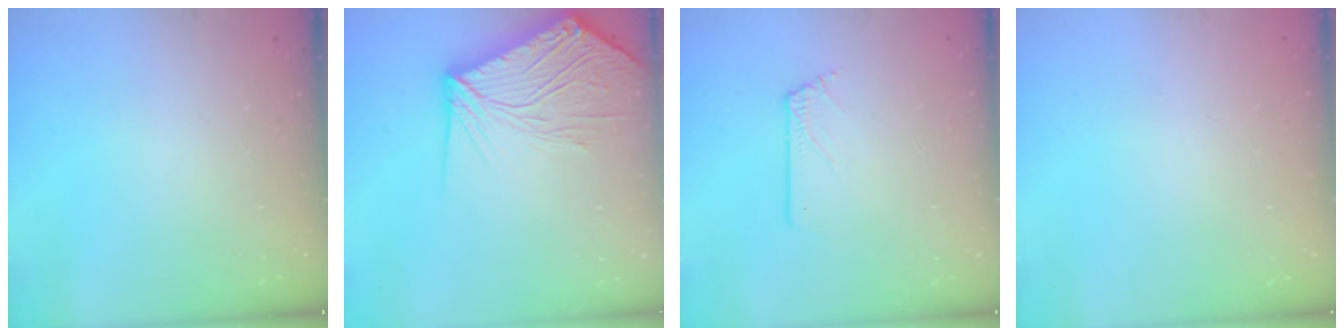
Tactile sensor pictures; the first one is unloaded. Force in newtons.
{"total": 15.5, "press": 15.3, "slide": 2.2}
{"total": 0.9, "press": 0.9, "slide": 0.0}
{"total": 0.0}